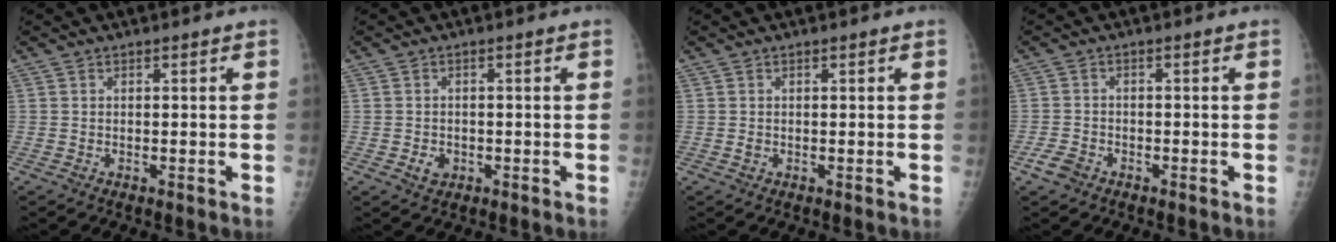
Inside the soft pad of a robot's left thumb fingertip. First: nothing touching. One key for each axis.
{"total": 2.4, "fx": -0.8, "fy": 2.0, "fz": 1.1, "tx": -0.011, "ty": 0.003, "tz": -0.006}
{"total": 0.7, "fx": 0.1, "fy": 0.6, "fz": 0.4, "tx": -0.002, "ty": 0.000, "tz": 0.002}
{"total": 3.0, "fx": -1.9, "fy": 2.0, "fz": 1.3, "tx": -0.022, "ty": 0.006, "tz": -0.034}